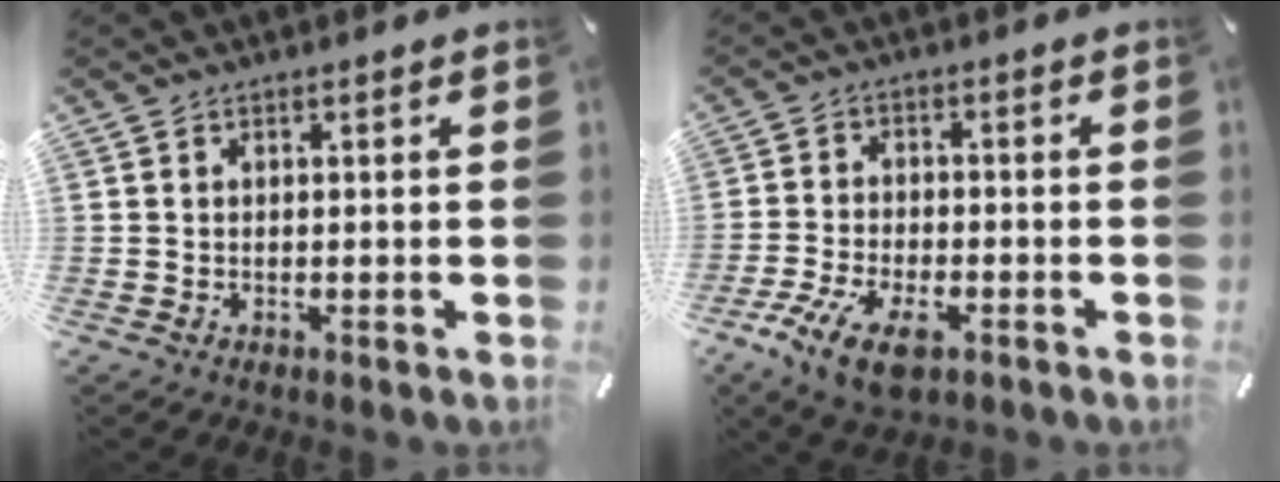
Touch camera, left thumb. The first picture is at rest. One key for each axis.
{"total": 9.0, "fx": -5.0, "fy": 4.2, "fz": 6.2, "tx": -0.139, "ty": 0.010, "tz": -0.093}